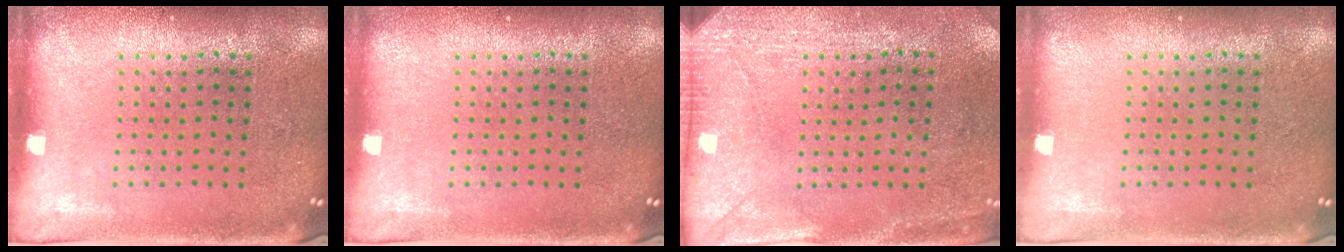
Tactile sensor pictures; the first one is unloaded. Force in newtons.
{"total": 0.0}
{"total": 2.9, "press": 2.3, "slide": 1.8}
{"total": 0.0}